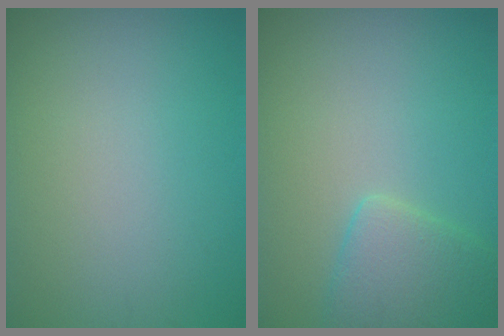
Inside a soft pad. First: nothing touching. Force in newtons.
{"total": 3.3, "press": 3.2, "slide": 0.2}